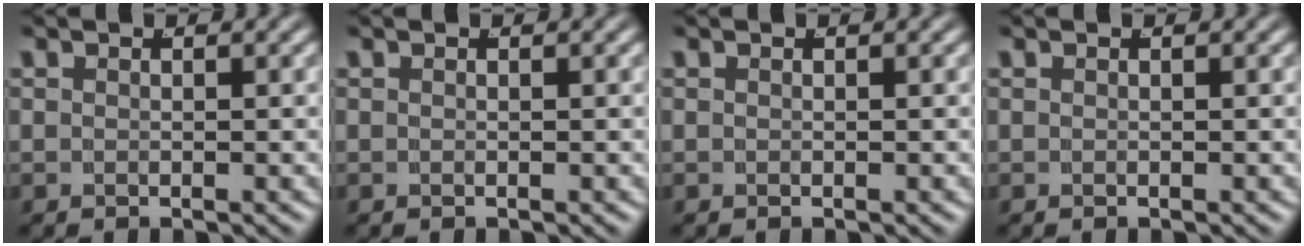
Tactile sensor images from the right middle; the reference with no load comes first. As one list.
[{"total": 0.0}, {"total": 0.0}, {"total": 0.0}]